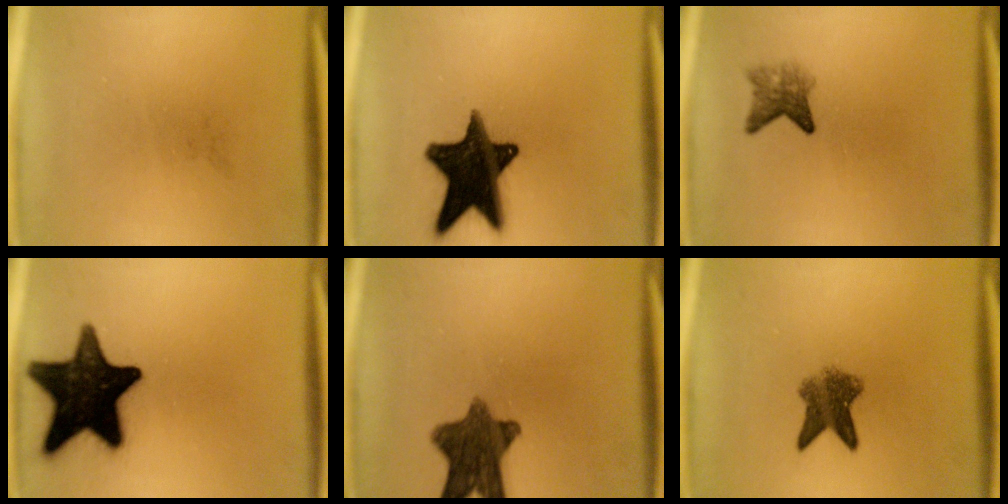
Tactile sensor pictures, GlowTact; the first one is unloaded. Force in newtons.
{"total": 17.8}
{"total": 3.0}
{"total": 19.4}
{"total": 10.6}
{"total": 5.5}